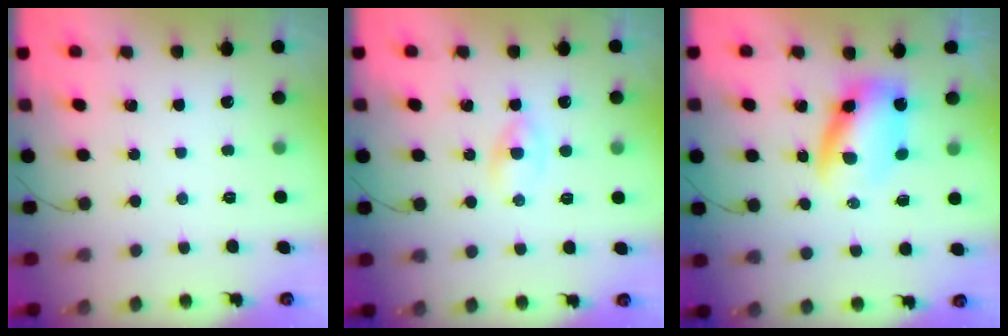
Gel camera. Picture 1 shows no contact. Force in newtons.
{"total": 1.9, "press": 1.6, "slide": 1.0}
{"total": 6.0, "press": 5.9, "slide": 1.0}